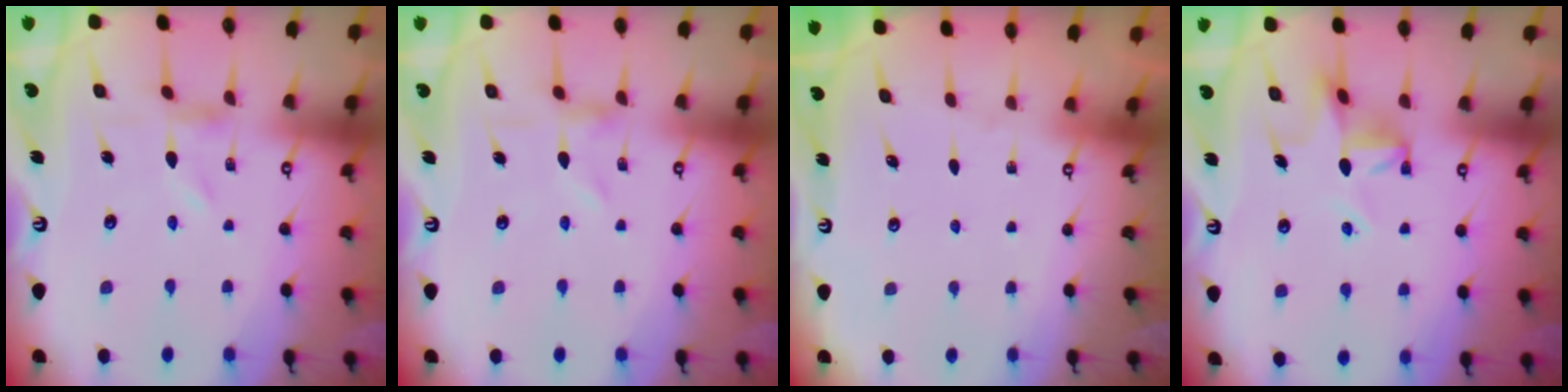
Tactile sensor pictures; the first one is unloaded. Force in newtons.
{"total": 0.9, "press": 0.9, "slide": 0.2}
{"total": 0.0}
{"total": 7.2, "press": 7.1, "slide": 1.1}